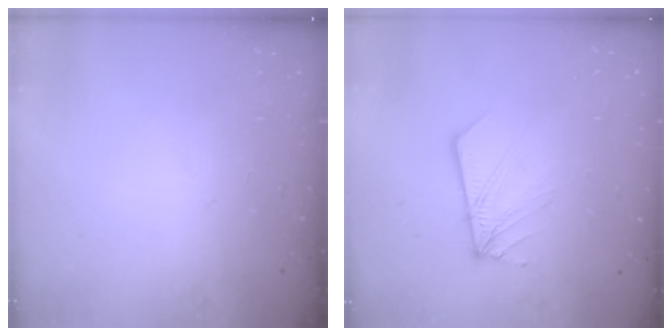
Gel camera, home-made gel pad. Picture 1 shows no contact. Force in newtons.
{"total": 9.3, "press": 9.2, "slide": 1.3}